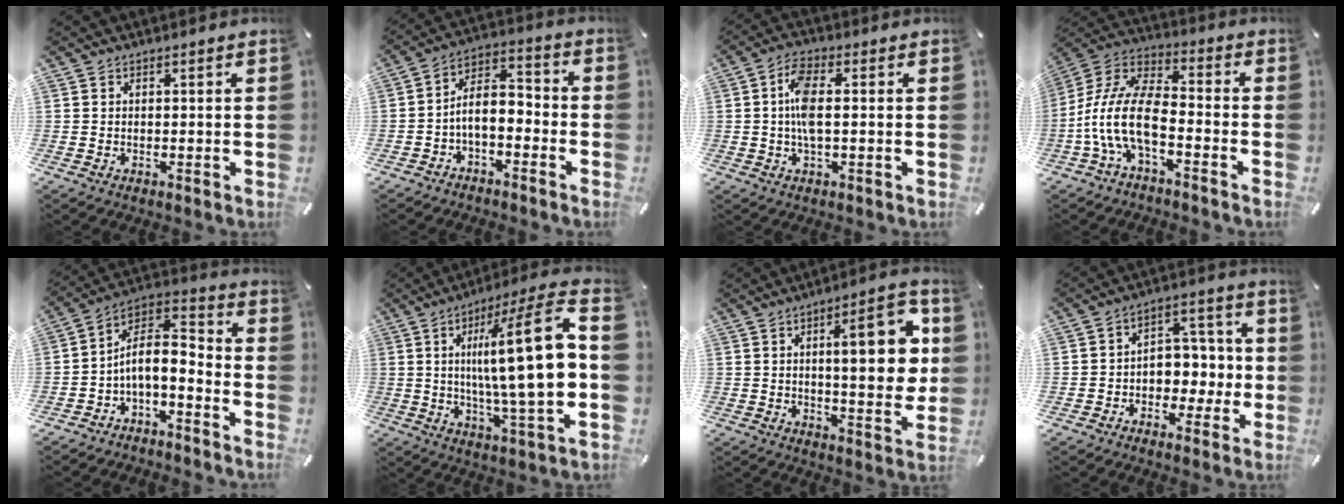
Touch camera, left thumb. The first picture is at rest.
{"total": 7.0, "force": [-3.2, 4.2, 4.6], "torque": [-0.087, 0.008, -0.061]}
{"total": 7.2, "force": [0.0, 3.0, 6.5], "torque": [-0.139, 0.002, -0.003]}
{"total": 13.4, "force": [-6.1, 6.1, 10.2], "torque": [-0.224, 0.009, -0.114]}
{"total": 7.9, "force": [-2.5, 4.3, 6.1], "torque": [-0.117, -0.005, -0.050]}
{"total": 23.4, "force": [1.1, 4.5, 23.0], "torque": [-0.362, -0.007, 0.004]}
{"total": 16.3, "force": [3.3, 5.5, 15.0], "torque": [-0.194, -0.008, 0.044]}
{"total": 6.9, "force": [-1.5, 6.1, 2.9], "torque": [-0.034, 0.012, -0.028]}